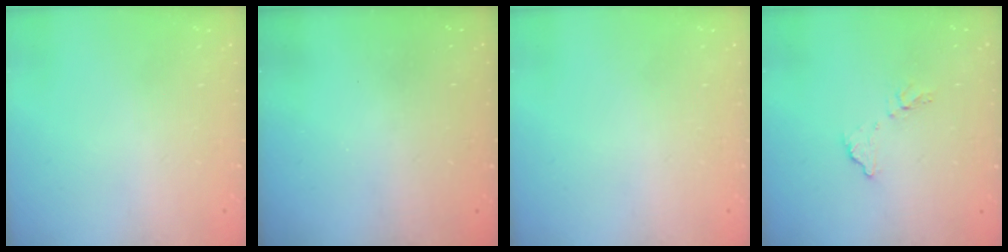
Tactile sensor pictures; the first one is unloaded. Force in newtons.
{"total": 3.1, "press": 3.1, "slide": 0.1}
{"total": 0.0}
{"total": 7.4, "press": 7.4, "slide": 0.4}